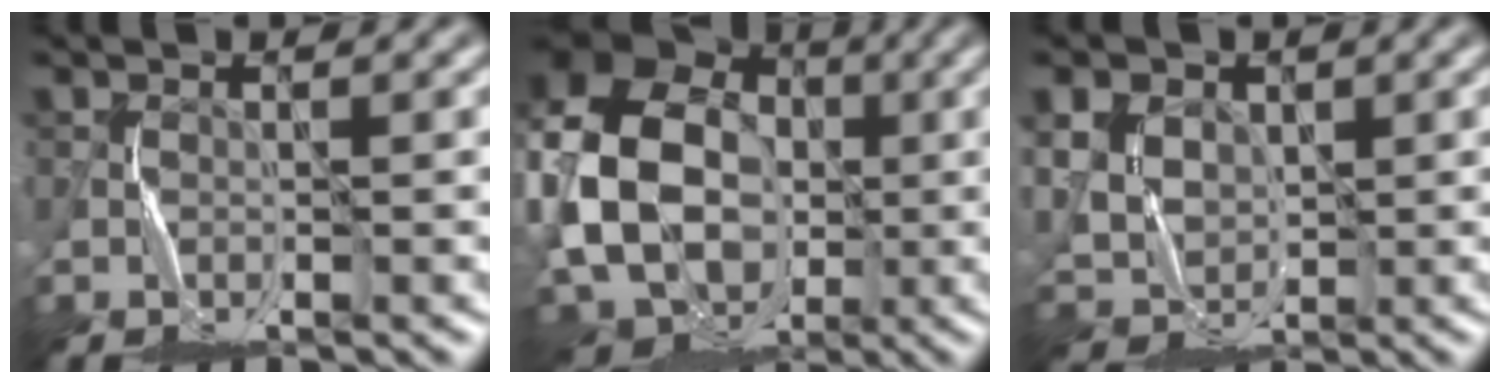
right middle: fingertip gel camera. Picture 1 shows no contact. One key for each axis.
{"total": 17.8, "fx": -0.8, "fy": 14.1, "fz": 10.9, "tx": -0.241, "ty": 0.003, "tz": -0.034}
{"total": 8.3, "fx": 2.7, "fy": 6.5, "fz": 4.4, "tx": -0.097, "ty": 0.030, "tz": 0.043}